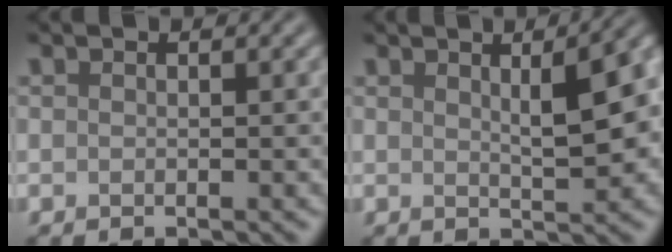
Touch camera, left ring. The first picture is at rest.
{"total": 6.1, "force": [1.8, 1.7, 5.6], "torque": [-0.066, 0.009, 0.031]}